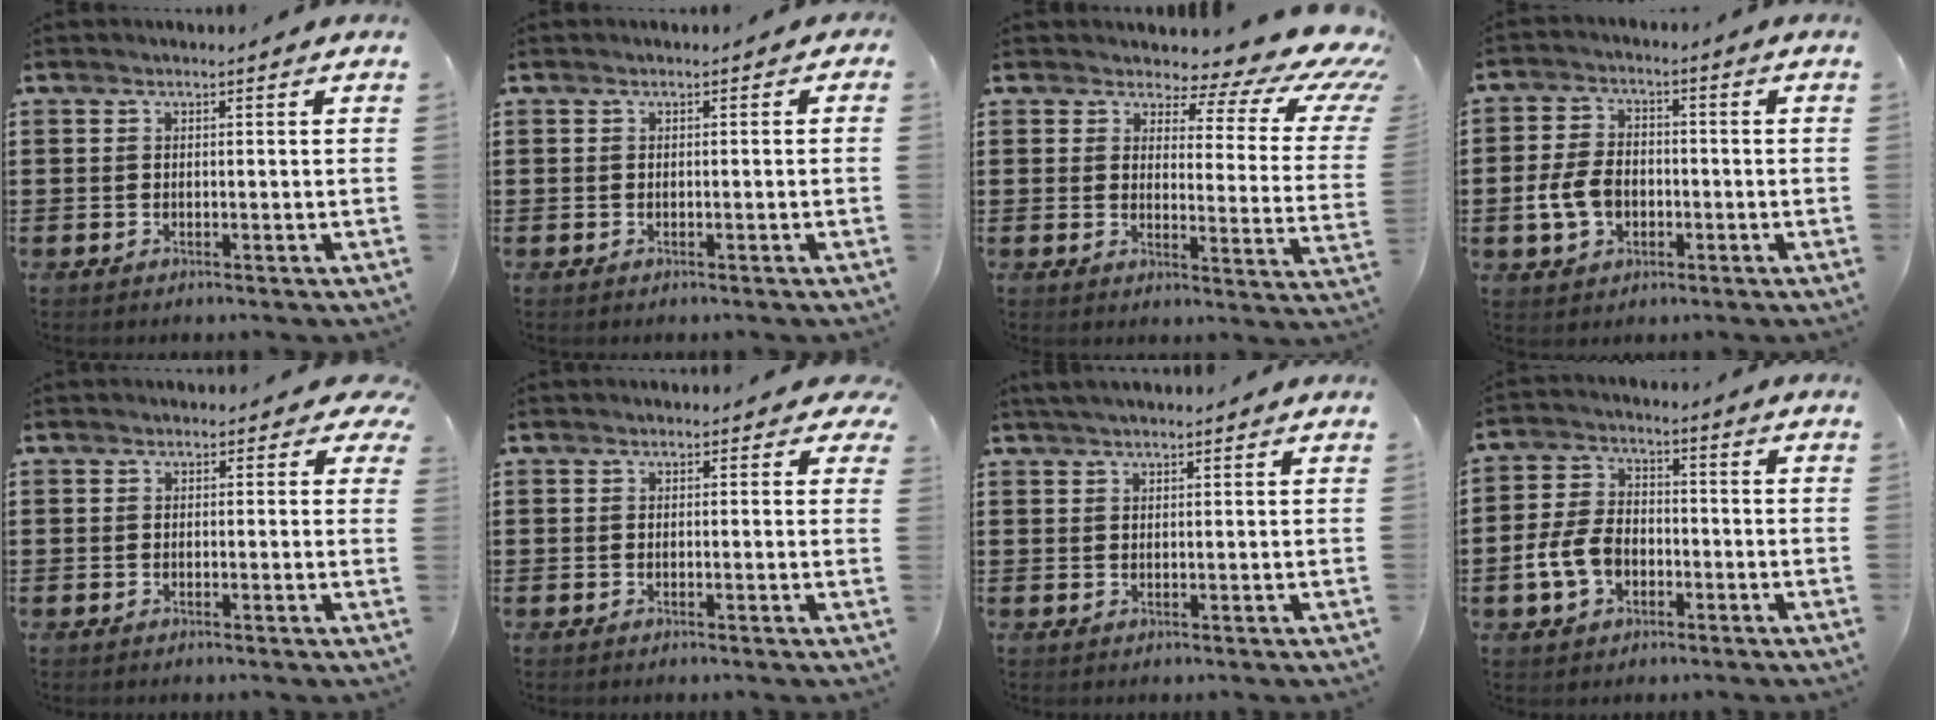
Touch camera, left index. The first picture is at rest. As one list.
[{"total": 0.6, "force": [-0.4, 0.5, 0.1], "torque": [-0.004, 0.001, -0.008]}, {"total": 6.4, "force": [4.3, 2.6, 4.0], "torque": [-0.064, -0.033, 0.067]}, {"total": 6.2, "force": [-1.5, 4.4, 4.2], "torque": [-0.104, 0.002, -0.033]}, {"total": 1.4, "force": [0.3, 1.0, 0.9], "torque": [-0.006, 0.003, -0.001]}, {"total": 1.0, "force": [0.2, 0.8, 0.6], "torque": [-0.007, 0.004, 0.000]}, {"total": 1.7, "force": [1.5, 0.3, 0.7], "torque": [-0.016, 0.003, 0.027]}, {"total": 7.1, "force": [-2.4, 4.9, 4.6], "torque": [-0.116, 0.006, -0.052]}]